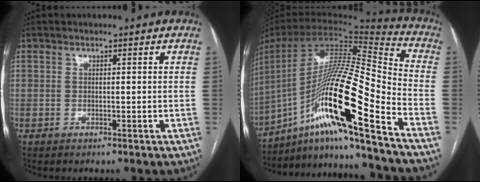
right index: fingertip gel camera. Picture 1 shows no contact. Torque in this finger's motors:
{"motor_torque": [2.14, 0.00, 0.88, 0.21]}